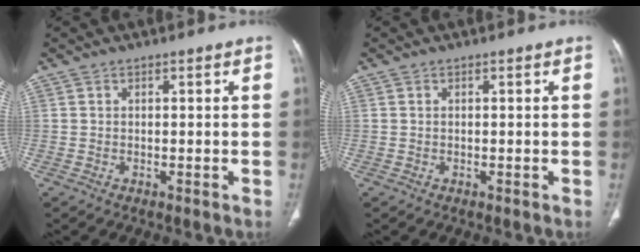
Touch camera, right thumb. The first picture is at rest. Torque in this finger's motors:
{"motor_torque": [0.29, 0.10, 0.00, -0.44, -0.02]}